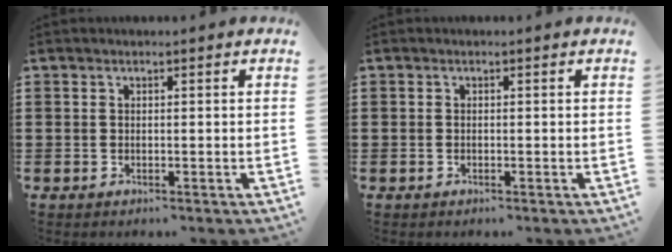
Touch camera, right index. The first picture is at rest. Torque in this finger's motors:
{"motor_torque": [1.03, 1.01, -0.02, -0.01]}